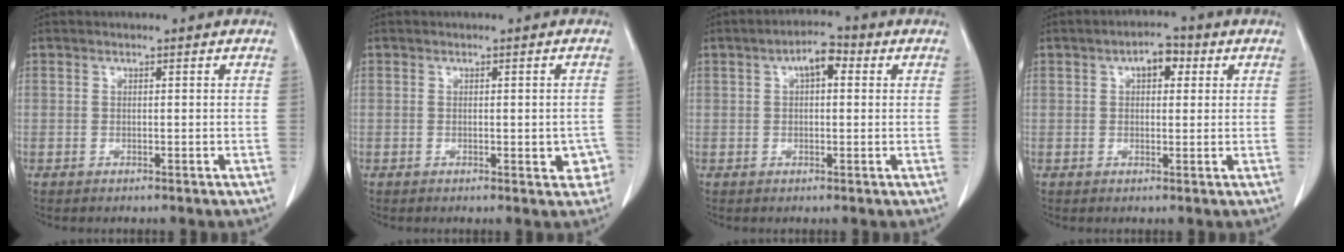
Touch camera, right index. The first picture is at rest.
{"total": 3.1, "force": [-0.7, 1.5, 2.7], "torque": [-0.017, 0.003, -0.004]}
{"total": 4.4, "force": [1.3, 1.9, 3.7], "torque": [-0.060, 0.020, 0.017]}
{"total": 4.0, "force": [1.5, 2.0, 3.1], "torque": [-0.046, 0.016, 0.019]}